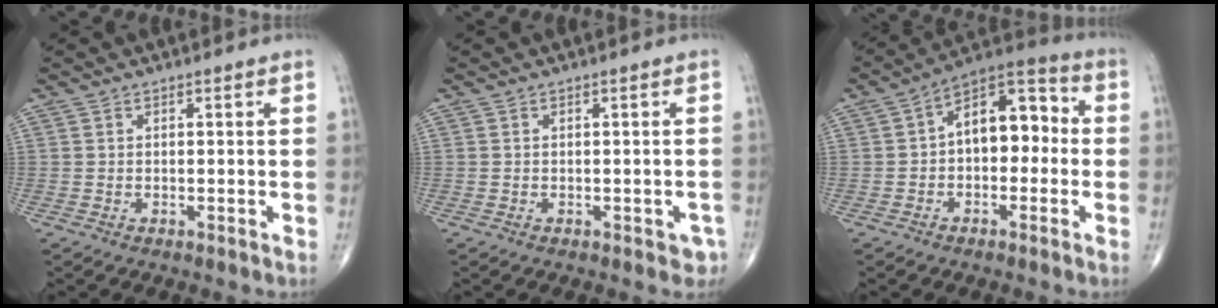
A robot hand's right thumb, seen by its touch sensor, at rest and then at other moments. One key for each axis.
{"total": 2.1, "fx": -1.0, "fy": 1.3, "fz": 1.3, "tx": 0.003, "ty": 0.007, "tz": -0.011}
{"total": 12.0, "fx": -0.1, "fy": 7.2, "fz": 9.6, "tx": -0.108, "ty": 0.043, "tz": -0.020}